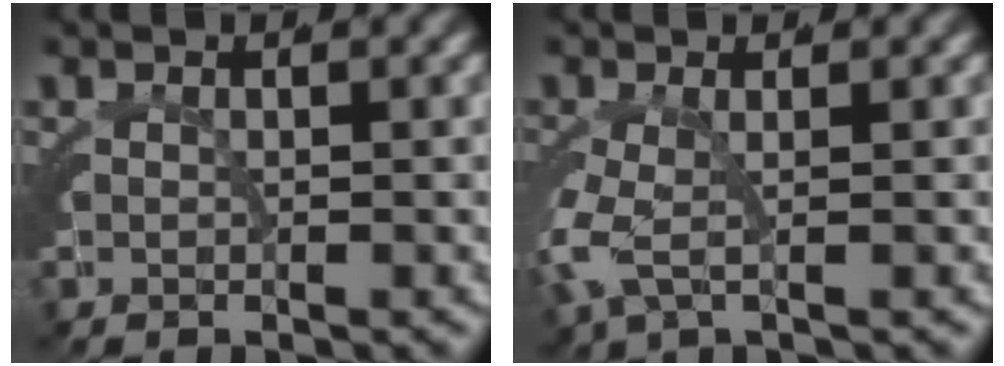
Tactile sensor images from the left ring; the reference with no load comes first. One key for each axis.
{"total": 3.0, "fx": 0.0, "fy": 1.0, "fz": 2.8, "tx": -0.084, "ty": -0.017, "tz": 0.013}